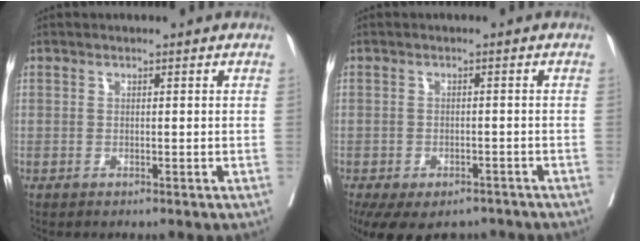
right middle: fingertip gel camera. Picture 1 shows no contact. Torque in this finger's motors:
{"motor_torque": [1.12, -1.02, 0.18, 0.09]}